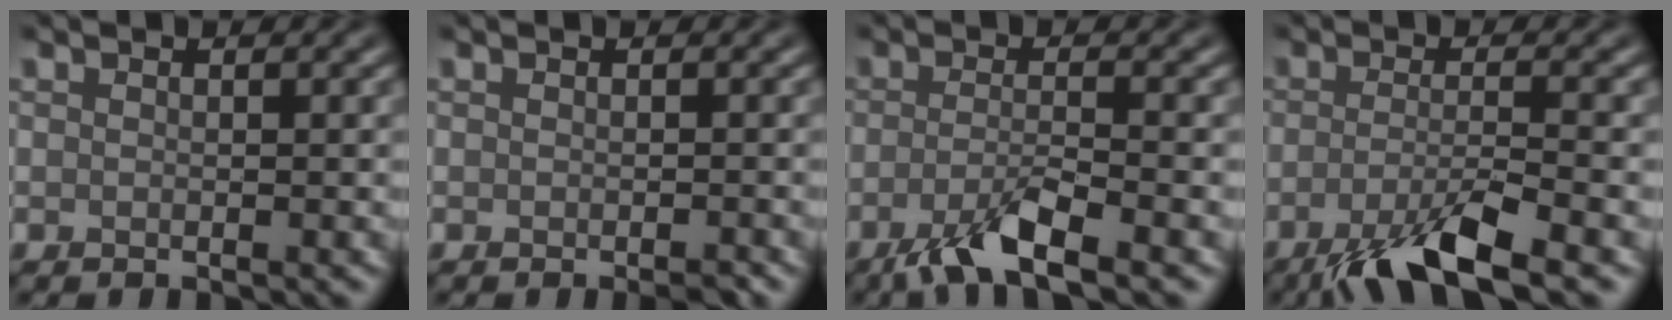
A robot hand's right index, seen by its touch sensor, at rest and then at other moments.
{"total": 1.1, "force": [-0.7, 0.2, 0.8], "torque": [-0.009, -0.003, -0.010]}
{"total": 4.3, "force": [-2.6, 0.8, 3.3], "torque": [-0.063, -0.004, -0.057]}
{"total": 5.7, "force": [-3.4, 1.1, 4.5], "torque": [-0.077, -0.005, -0.069]}